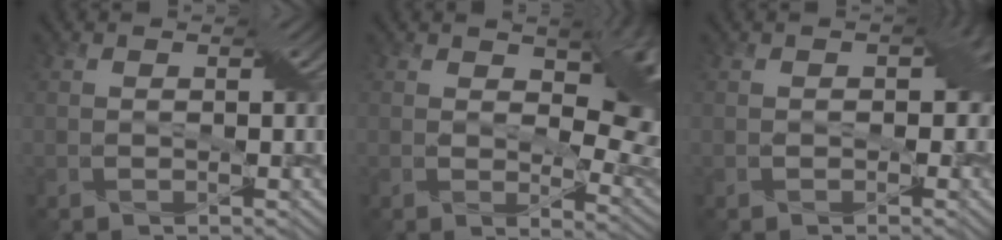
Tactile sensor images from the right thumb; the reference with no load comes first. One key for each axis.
{"total": 10.6, "fx": 3.2, "fy": 5.7, "fz": 8.3, "tx": -0.114, "ty": -0.012, "tz": 0.056}
{"total": 4.1, "fx": -0.1, "fy": 3.1, "fz": 2.6, "tx": -0.029, "ty": -0.003, "tz": -0.004}